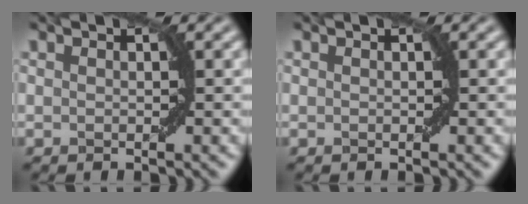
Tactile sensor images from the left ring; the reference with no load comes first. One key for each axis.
{"total": 0.0}